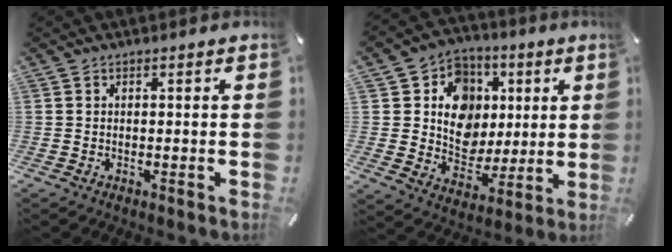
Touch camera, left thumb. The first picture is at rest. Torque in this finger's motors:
{"motor_torque": [2.16, 2.22, 0.83, -0.96, 0.30]}